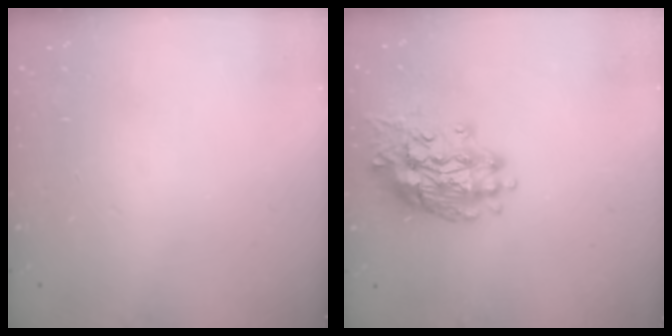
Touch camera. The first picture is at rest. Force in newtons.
{"total": 15.0, "press": 14.9, "slide": 1.4}